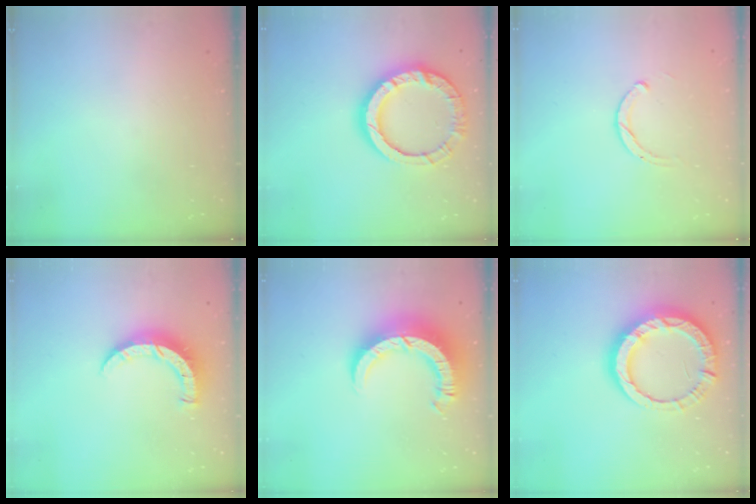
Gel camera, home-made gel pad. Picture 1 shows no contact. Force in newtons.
{"total": 16.2, "press": 16.2, "slide": 1.4}
{"total": 1.8, "press": 1.8, "slide": 0.2}
{"total": 8.7, "press": 8.6, "slide": 0.9}
{"total": 12.6, "press": 12.6, "slide": 1.4}
{"total": 13.9, "press": 13.8, "slide": 1.5}